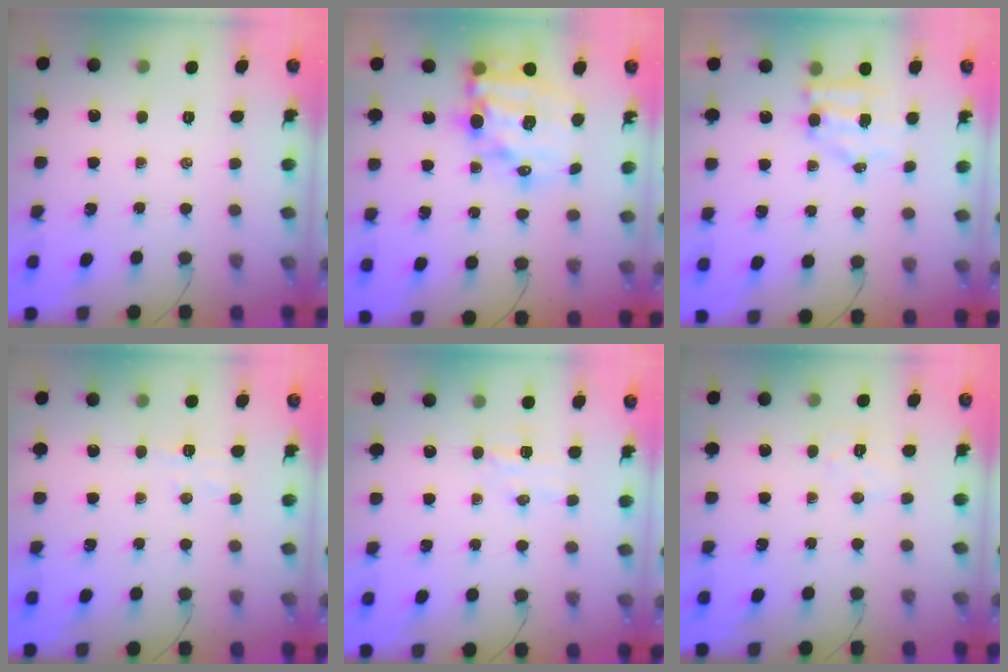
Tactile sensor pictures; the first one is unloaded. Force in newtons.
{"total": 15.9, "press": 15.4, "slide": 3.8}
{"total": 5.1, "press": 5.0, "slide": 0.8}
{"total": 3.5, "press": 3.4, "slide": 1.0}
{"total": 4.7, "press": 4.5, "slide": 1.1}
{"total": 4.9, "press": 4.8, "slide": 0.7}